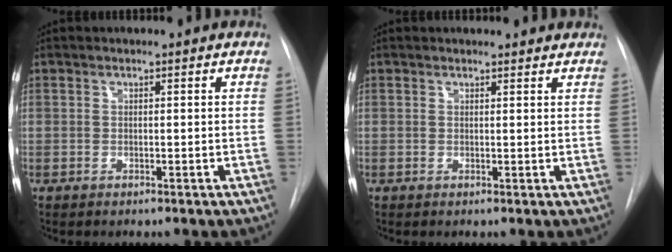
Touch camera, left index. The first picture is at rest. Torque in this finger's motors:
{"motor_torque": [0.84, -1.30, -0.33, 0.01]}